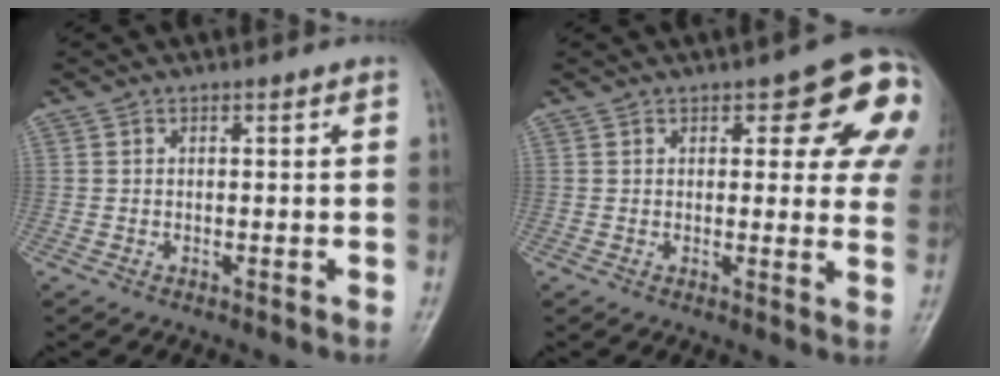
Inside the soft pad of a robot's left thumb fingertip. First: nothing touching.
{"total": 14.5, "force": [5.6, 5.7, 12.1], "torque": [-0.098, -0.016, 0.055]}